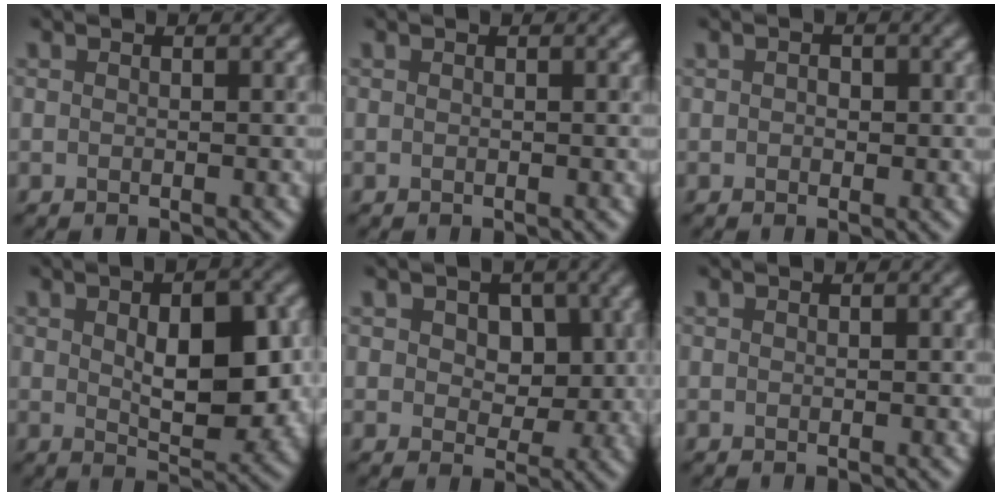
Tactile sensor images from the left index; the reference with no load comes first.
{"total": 0.0}
{"total": 1.1, "force": [0.1, 0.9, 0.6], "torque": [0.005, 0.004, -0.001]}
{"total": 7.6, "force": [0.4, 3.7, 6.6], "torque": [-0.097, 0.000, 0.017]}
{"total": 4.4, "force": [0.8, 3.2, 2.9], "torque": [-0.027, 0.001, 0.008]}
{"total": 0.0}